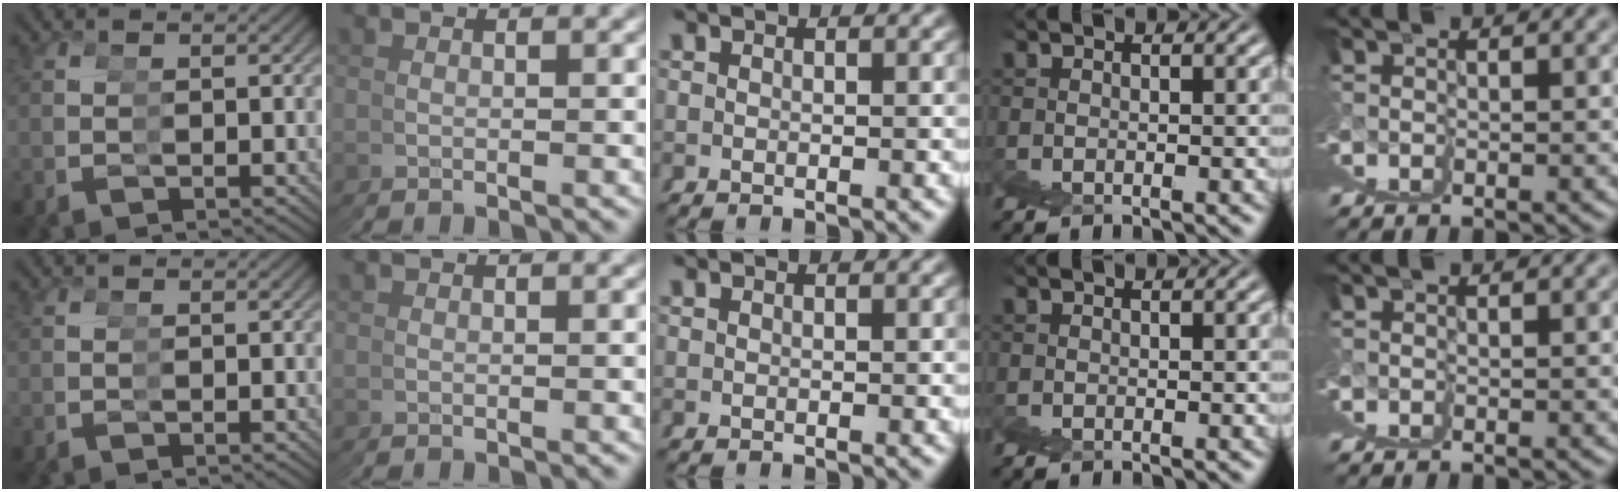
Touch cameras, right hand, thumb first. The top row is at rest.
{}